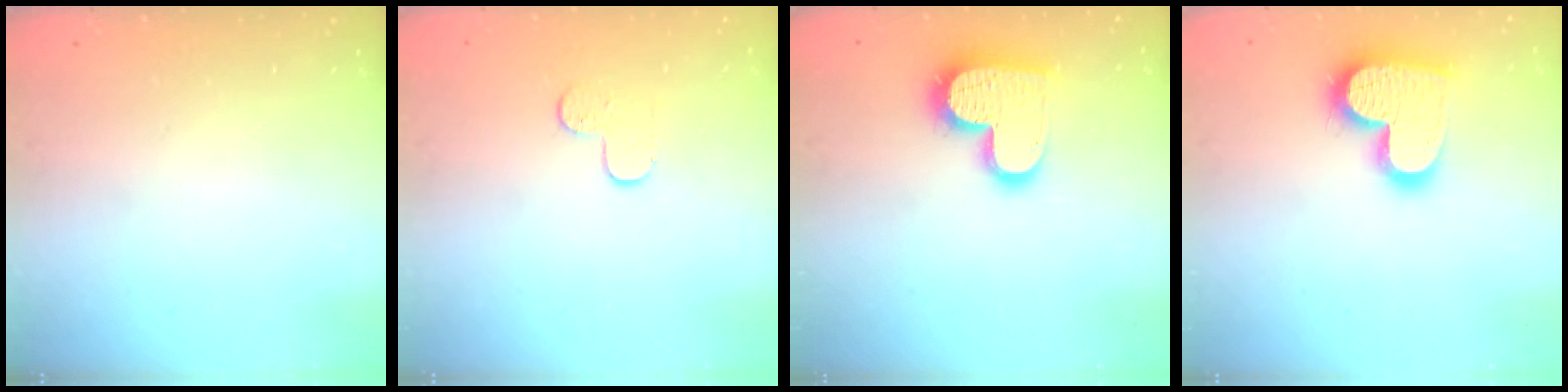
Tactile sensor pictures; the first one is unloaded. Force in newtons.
{"total": 4.3, "press": 4.3, "slide": 0.4}
{"total": 16.1, "press": 16.0, "slide": 1.2}
{"total": 16.7, "press": 16.7, "slide": 1.1}